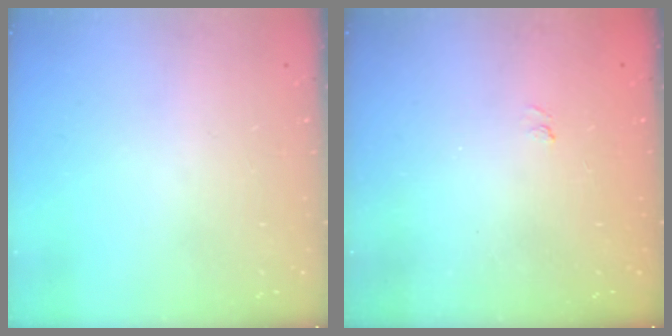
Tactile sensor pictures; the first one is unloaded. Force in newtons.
{"total": 1.0, "press": 0.2, "slide": 1.0}